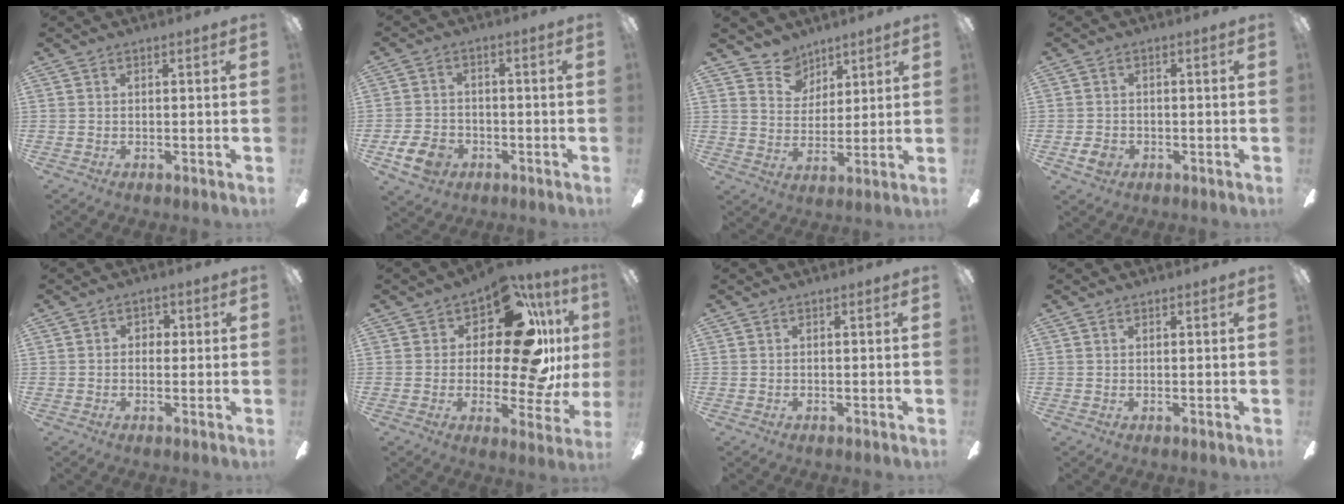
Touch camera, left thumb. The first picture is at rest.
{"total": 7.3, "force": [-3.3, 5.3, 3.7], "torque": [-0.091, 0.020, -0.061]}
{"total": 8.0, "force": [6.4, 4.8, 0.3], "torque": [-0.017, -0.039, 0.123]}
{"total": 3.4, "force": [-1.3, 2.7, 1.7], "torque": [-0.031, 0.006, -0.023]}
{"total": 2.7, "force": [0.2, 2.1, 1.7], "torque": [-0.016, 0.006, -0.003]}
{"total": 17.2, "force": [8.1, 6.9, 13.6], "torque": [-0.212, -0.060, 0.130]}
{"total": 0.0}
{"total": 0.7, "force": [0.6, 0.3, 0.2], "torque": [-0.005, 0.001, 0.011]}